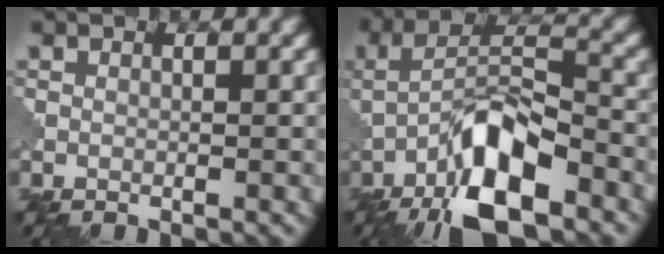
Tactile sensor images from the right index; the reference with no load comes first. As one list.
[{"total": 9.7, "force": [-5.2, 3.3, 7.6], "torque": [-0.134, 0.015, -0.095]}]